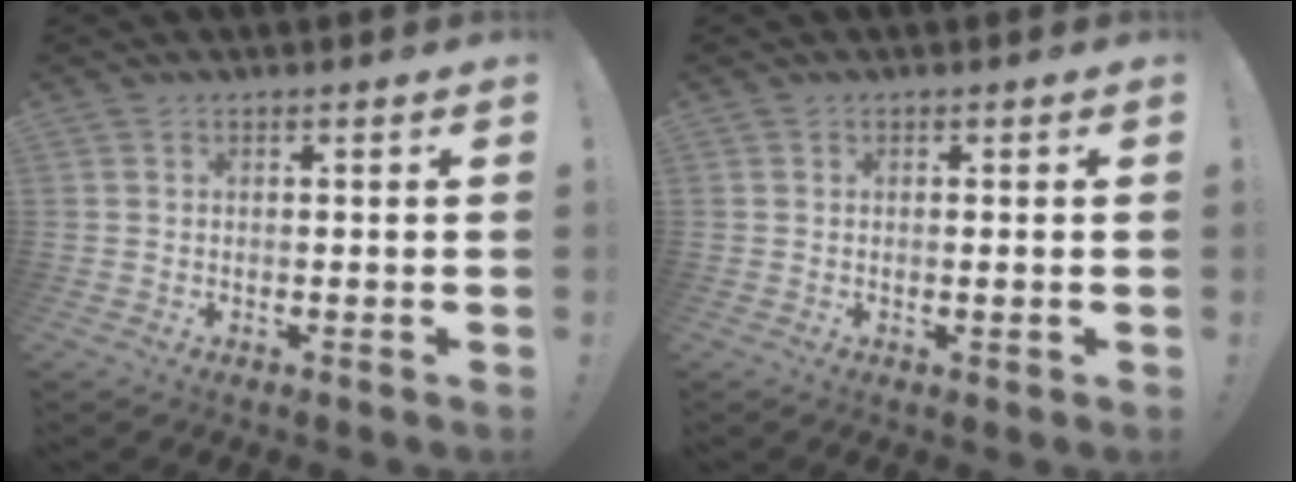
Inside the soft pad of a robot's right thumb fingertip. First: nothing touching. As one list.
[{"total": 0.9, "force": [0.0, -0.1, 0.8], "torque": [-0.014, 0.000, 0.000]}]